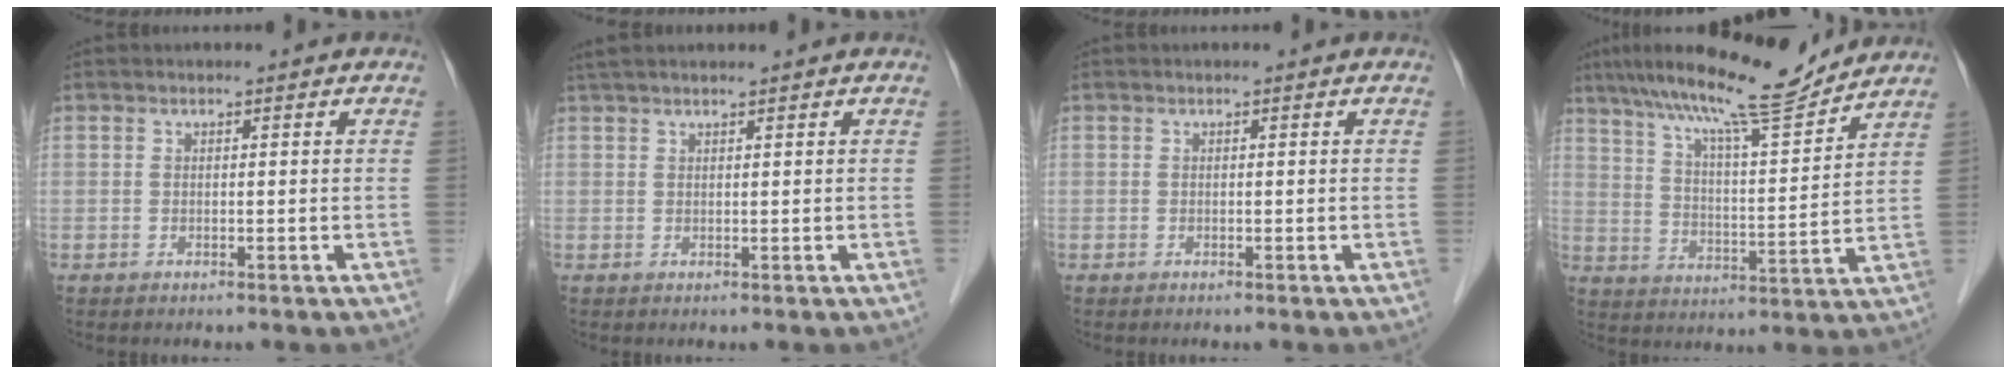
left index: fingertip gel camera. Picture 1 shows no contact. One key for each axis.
{"total": 4.7, "fx": 4.0, "fy": 0.0, "fz": 2.5, "tx": -0.035, "ty": 0.033, "tz": 0.071}
{"total": 0.0}
{"total": 14.1, "fx": 12.3, "fy": 0.6, "fz": 7.0, "tx": -0.123, "ty": 0.006, "tz": 0.200}